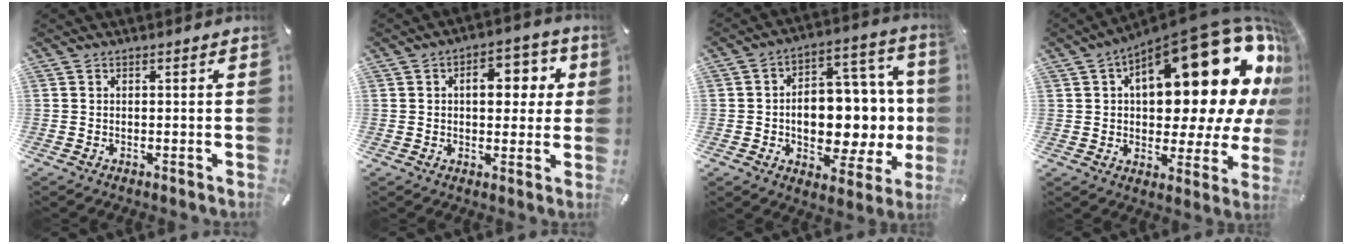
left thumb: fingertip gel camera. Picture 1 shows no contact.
{"total": 9.5, "force": [2.1, 6.1, 7.0], "torque": [-0.080, -0.004, 0.025]}
{"total": 15.5, "force": [-1.2, 10.4, 11.4], "torque": [-0.137, -0.007, -0.013]}
{"total": 29.6, "force": [11.2, 13.4, 23.9], "torque": [-0.327, -0.084, 0.193]}